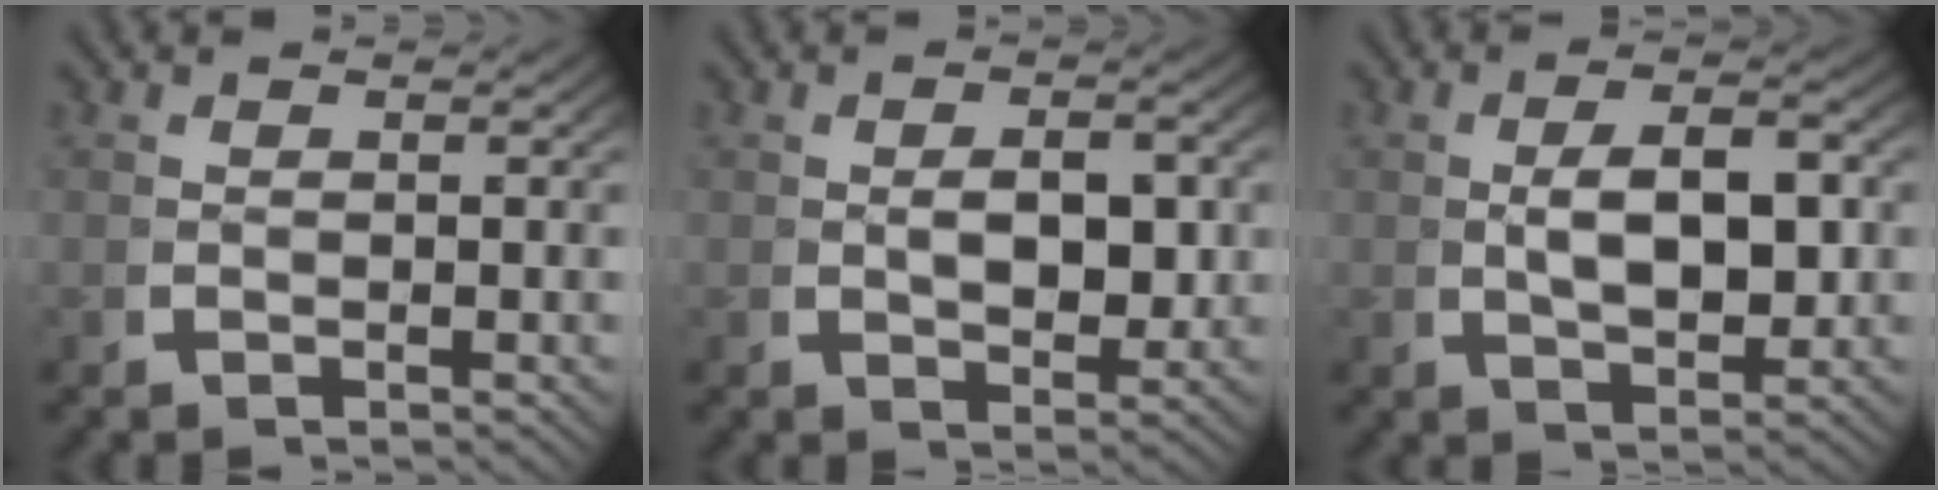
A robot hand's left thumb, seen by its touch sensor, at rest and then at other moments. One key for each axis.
{"total": 3.5, "fx": 0.2, "fy": 2.2, "fz": 2.7, "tx": -0.042, "ty": -0.009, "tz": 0.010}
{"total": 5.1, "fx": 0.3, "fy": 2.7, "fz": 4.2, "tx": -0.071, "ty": -0.008, "tz": 0.014}